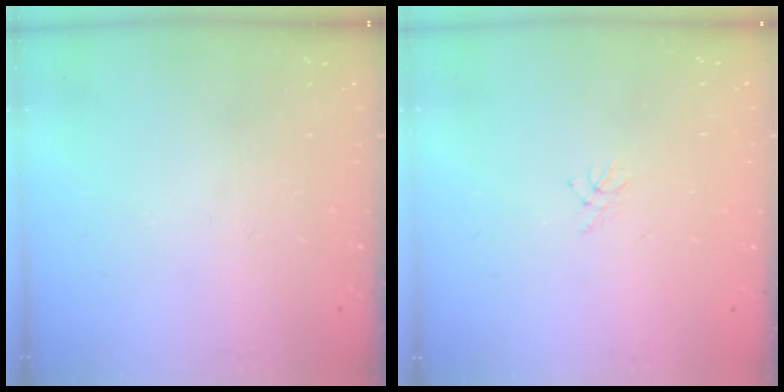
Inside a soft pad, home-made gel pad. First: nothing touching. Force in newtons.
{"total": 1.5, "press": 1.4, "slide": 0.4}